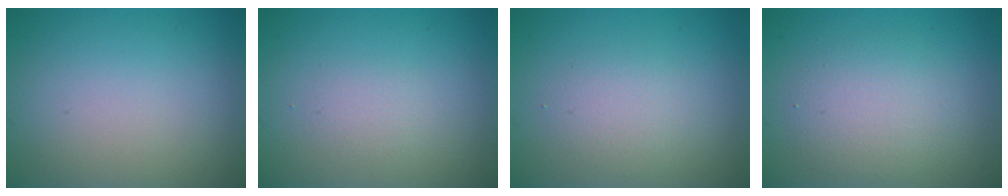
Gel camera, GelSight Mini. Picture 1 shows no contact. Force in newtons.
{"total": 1.2, "press": 1.2, "slide": 0.1}
{"total": 2.1, "press": 2.1, "slide": 0.1}
{"total": 3.7, "press": 3.6, "slide": 0.3}